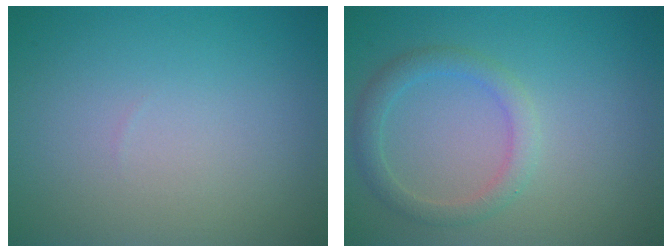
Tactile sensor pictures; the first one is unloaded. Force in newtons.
{"total": 2.3, "press": 2.3, "slide": 0.1}